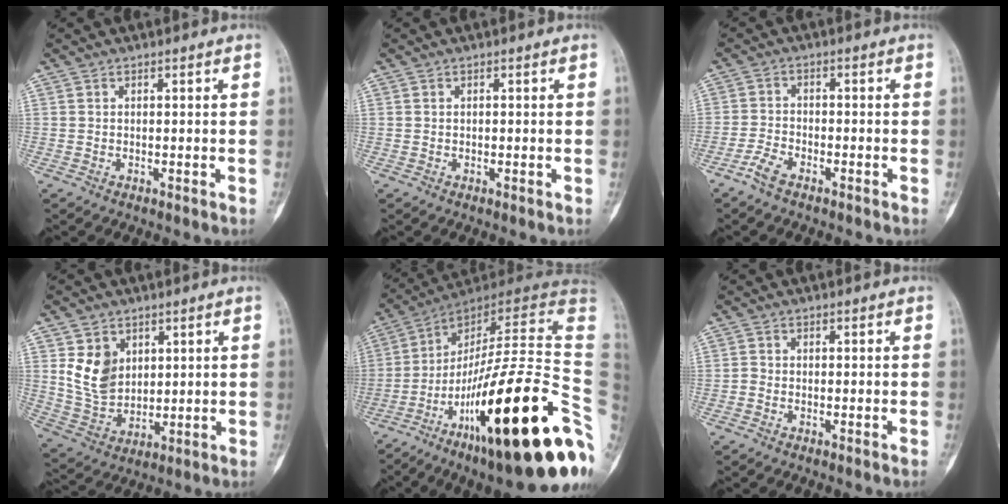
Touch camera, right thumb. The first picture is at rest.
{"total": 0.0}
{"total": 3.8, "force": [-2.9, 1.5, 2.1], "torque": [-0.049, 0.014, -0.058]}
{"total": 9.4, "force": [3.3, 7.0, 5.3], "torque": [-0.076, -0.022, 0.082]}
{"total": 35.9, "force": [-10.2, 7.4, 33.6], "torque": [-0.431, 0.060, -0.162]}
{"total": 0.9, "force": [-0.6, 0.2, 0.5], "torque": [-0.014, 0.000, -0.017]}